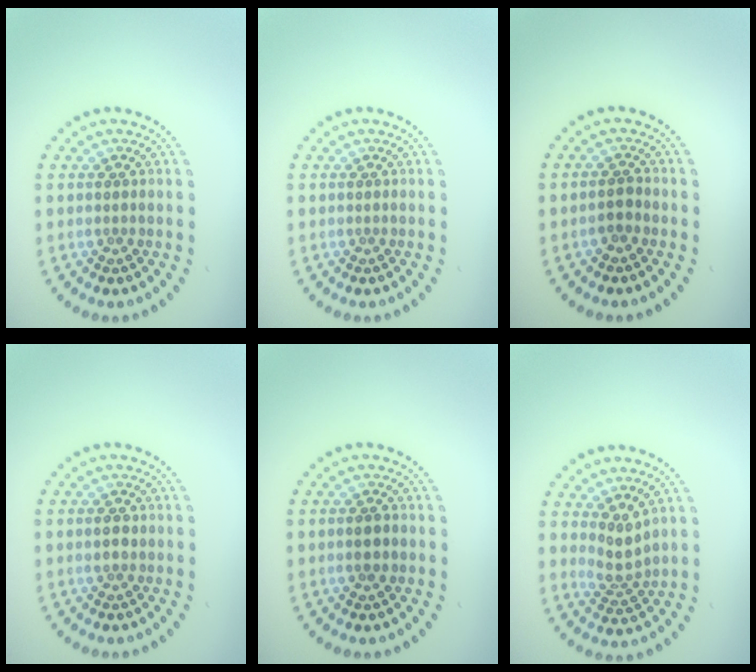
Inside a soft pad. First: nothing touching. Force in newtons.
{"total": 0.0}
{"total": 1.3, "press": 1.2, "slide": 0.5}
{"total": 1.0, "press": 1.0, "slide": 0.2}
{"total": 1.6, "press": 1.6, "slide": 0.3}
{"total": 2.3, "press": 1.6, "slide": 1.7}